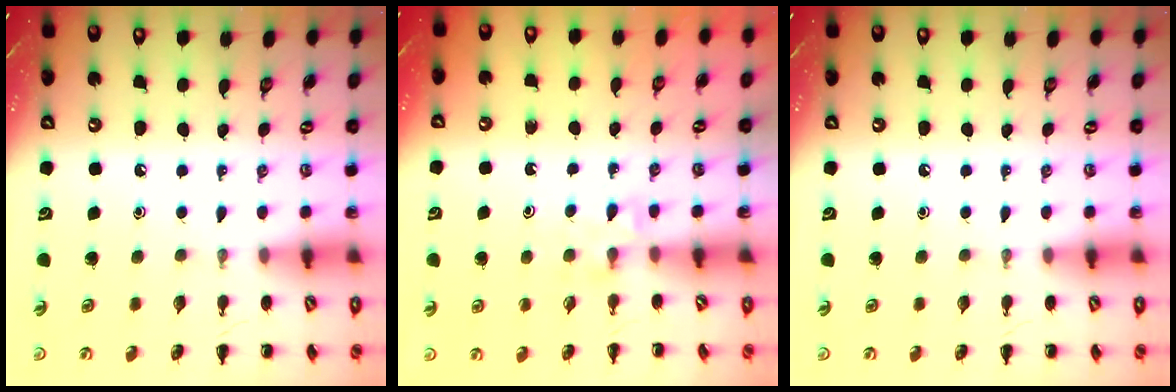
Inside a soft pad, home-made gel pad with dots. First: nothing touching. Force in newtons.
{"total": 4.8, "press": 4.6, "slide": 1.4}
{"total": 0.0}